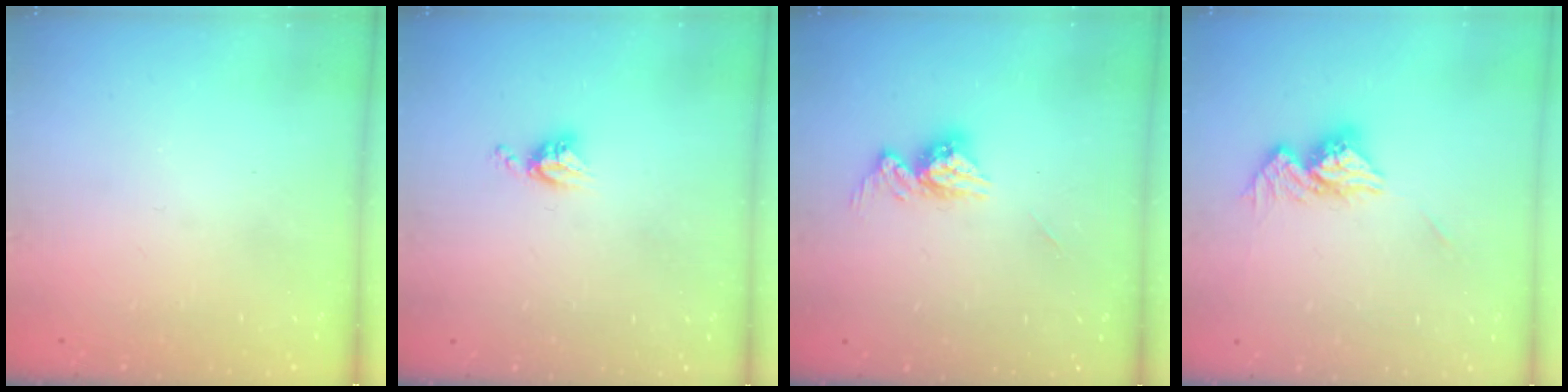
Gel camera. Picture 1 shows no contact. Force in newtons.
{"total": 4.7, "press": 4.7, "slide": 0.5}
{"total": 9.4, "press": 9.4, "slide": 0.8}
{"total": 10.7, "press": 10.6, "slide": 0.9}